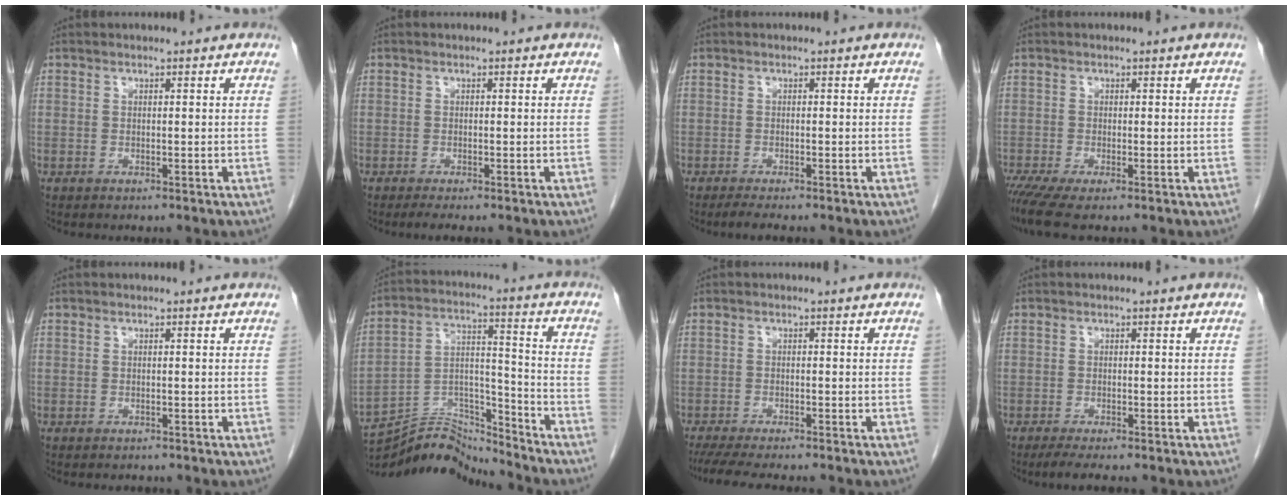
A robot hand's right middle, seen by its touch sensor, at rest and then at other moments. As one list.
[{"total": 1.7, "force": [-1.4, 0.0, 1.1], "torque": [-0.019, -0.007, -0.021]}, {"total": 2.2, "force": [-1.8, 0.0, 1.3], "torque": [-0.027, -0.008, -0.030]}, {"total": 3.8, "force": [-2.4, 0.4, 2.9], "torque": [-0.056, -0.013, -0.047]}, {"total": 1.0, "force": [-0.9, 0.4, 0.1], "torque": [-0.007, -0.001, -0.013]}, {"total": 13.1, "force": [-13.0, 0.4, 1.5], "torque": [-0.031, 0.031, -0.236]}, {"total": 9.3, "force": [-8.0, 0.9, 4.8], "torque": [-0.064, -0.014, -0.120]}, {"total": 3.0, "force": [-2.3, 0.0, 1.8], "torque": [-0.034, -0.008, -0.041]}]